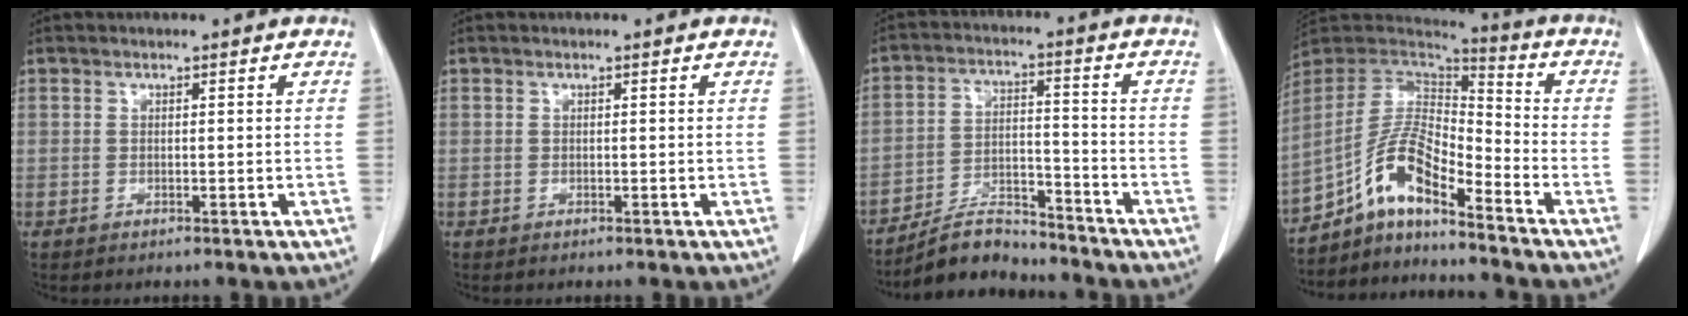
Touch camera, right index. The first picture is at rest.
{"total": 0.0}
{"total": 7.8, "force": [-7.4, 1.9, 1.6], "torque": [-0.029, 0.011, -0.130]}
{"total": 11.4, "force": [-7.6, 2.4, 8.1], "torque": [-0.166, 0.023, -0.142]}